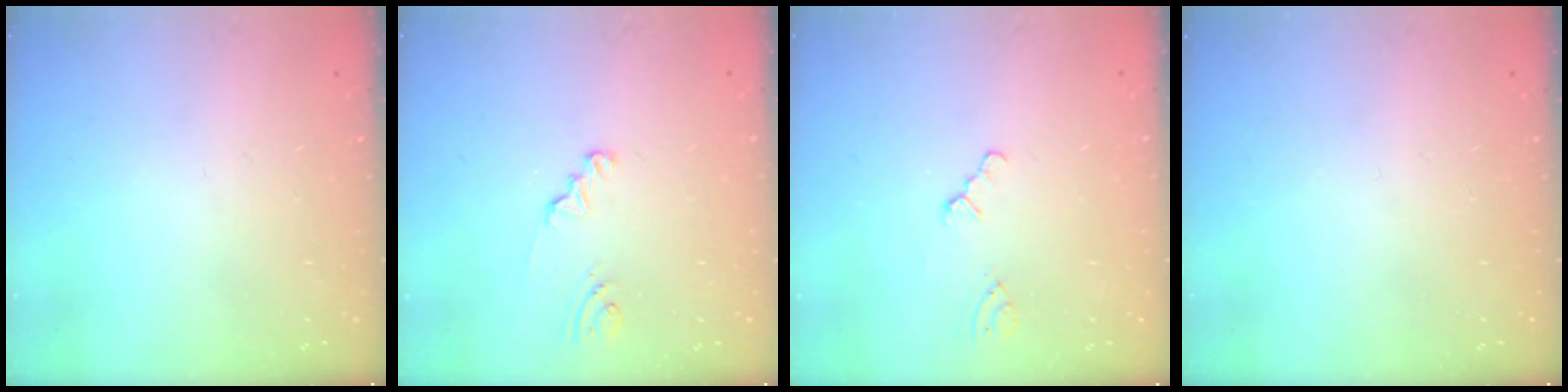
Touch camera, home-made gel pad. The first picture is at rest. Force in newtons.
{"total": 1.7, "press": 1.7, "slide": 0.2}
{"total": 0.5, "press": 0.5, "slide": 0.2}
{"total": 0.0}